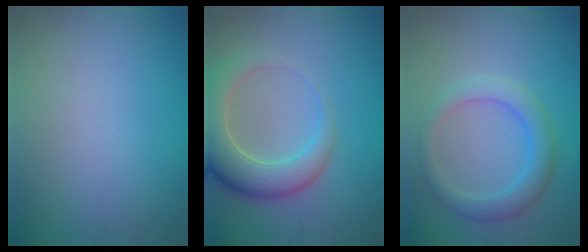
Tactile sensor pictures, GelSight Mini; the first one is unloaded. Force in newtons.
{"total": 6.0, "press": 6.0, "slide": 0.5}
{"total": 3.4, "press": 3.4, "slide": 0.2}